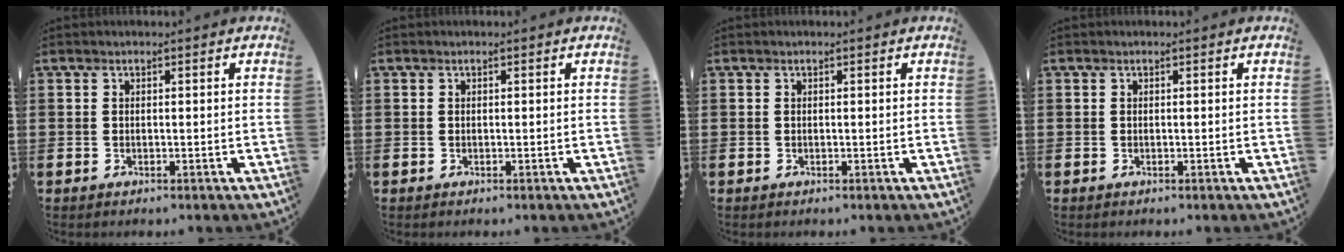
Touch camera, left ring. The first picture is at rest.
{"total": 0.0}
{"total": 0.0}
{"total": 0.0}